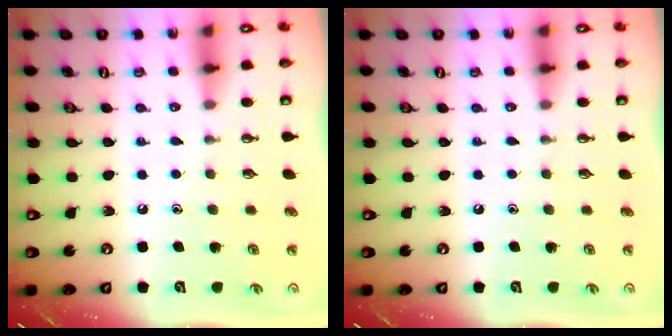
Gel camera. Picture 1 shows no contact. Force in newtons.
{"total": 0.0}